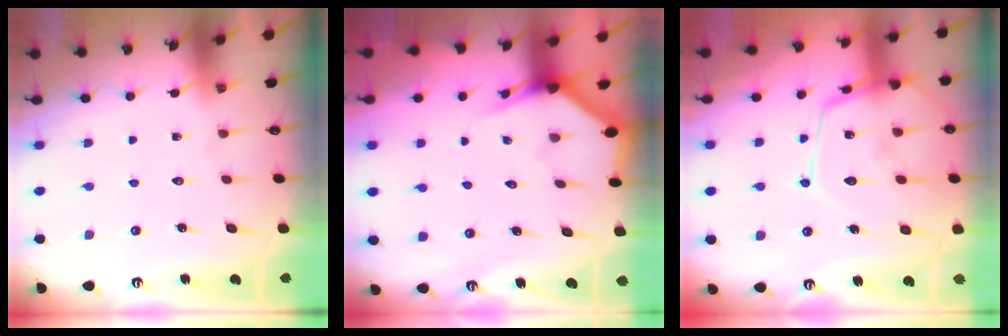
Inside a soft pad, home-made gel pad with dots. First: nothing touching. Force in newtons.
{"total": 3.0, "press": 3.0, "slide": 0.1}
{"total": 15.3, "press": 15.3, "slide": 1.4}